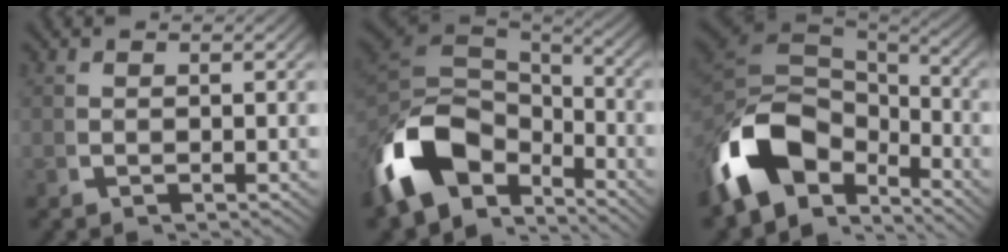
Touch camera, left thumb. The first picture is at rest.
{"total": 14.2, "force": [-2.6, 9.8, 9.9], "torque": [-0.240, -0.047, -0.026]}
{"total": 15.6, "force": [-2.5, 10.8, 11.0], "torque": [-0.258, -0.050, -0.022]}